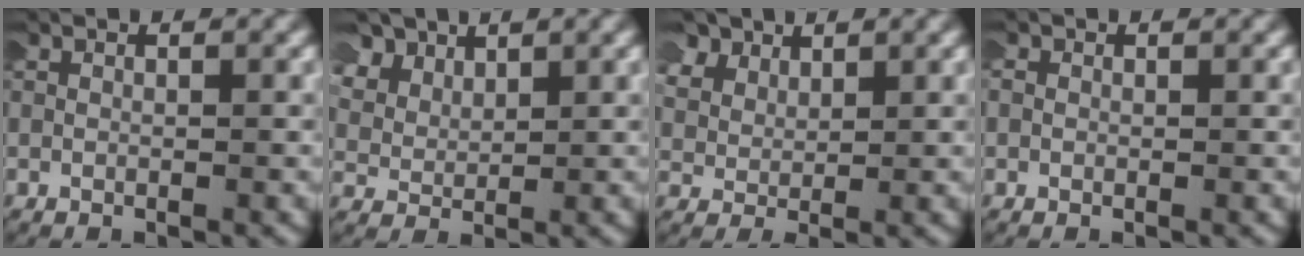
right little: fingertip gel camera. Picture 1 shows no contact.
{"total": 5.7, "force": [3.5, 3.4, 2.9], "torque": [-0.067, 0.006, 0.060]}
{"total": 4.3, "force": [3.0, 2.3, 2.2], "torque": [-0.056, -0.001, 0.053]}
{"total": 1.0, "force": [0.1, 0.9, 0.2], "torque": [-0.007, 0.002, -0.002]}